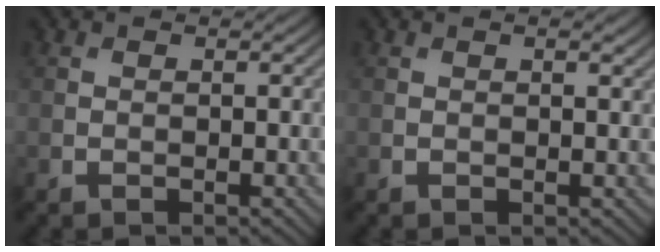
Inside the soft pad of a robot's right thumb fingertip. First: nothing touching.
{"total": 0.8, "force": [0.4, 0.1, 0.7], "torque": [-0.012, 0.000, 0.004]}